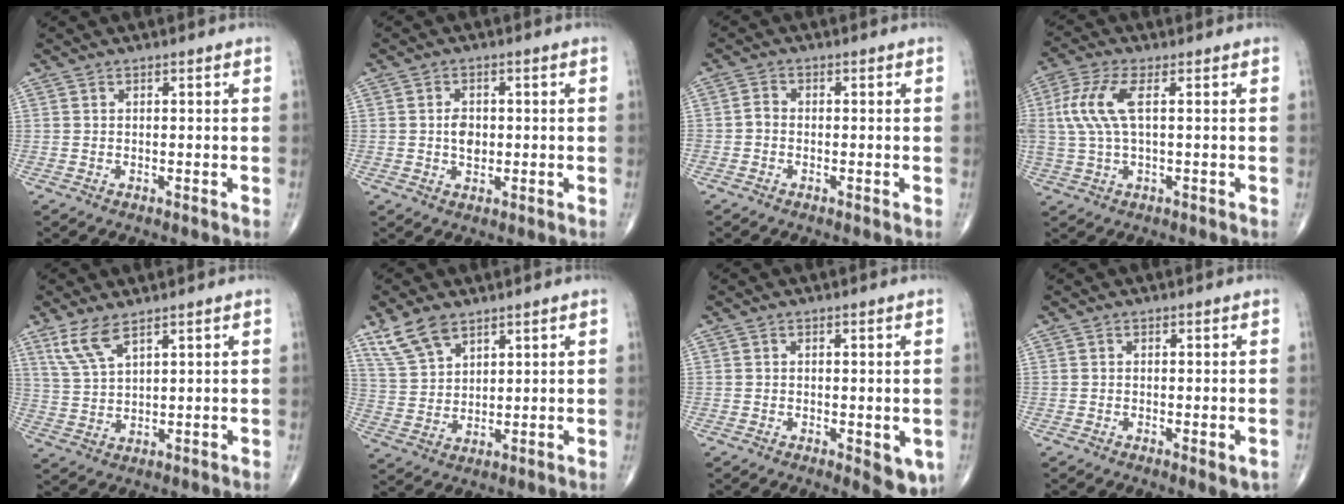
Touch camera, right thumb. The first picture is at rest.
{"total": 3.3, "force": [-0.1, 2.4, 2.4], "torque": [-0.029, 0.002, -0.002]}
{"total": 1.7, "force": [-0.6, 1.2, 1.1], "torque": [-0.017, 0.003, -0.018]}
{"total": 9.0, "force": [1.7, 3.2, 8.3], "torque": [-0.224, 0.016, 0.034]}
{"total": 6.2, "force": [4.2, 1.8, 4.2], "torque": [-0.092, -0.015, 0.092]}
{"total": 7.9, "force": [5.6, 3.9, 4.1], "torque": [-0.074, -0.016, 0.119]}
{"total": 5.4, "force": [-1.4, 2.3, 4.7], "torque": [-0.044, -0.011, -0.014]}
{"total": 2.8, "force": [-0.9, 0.9, 2.5], "torque": [-0.029, -0.005, -0.009]}